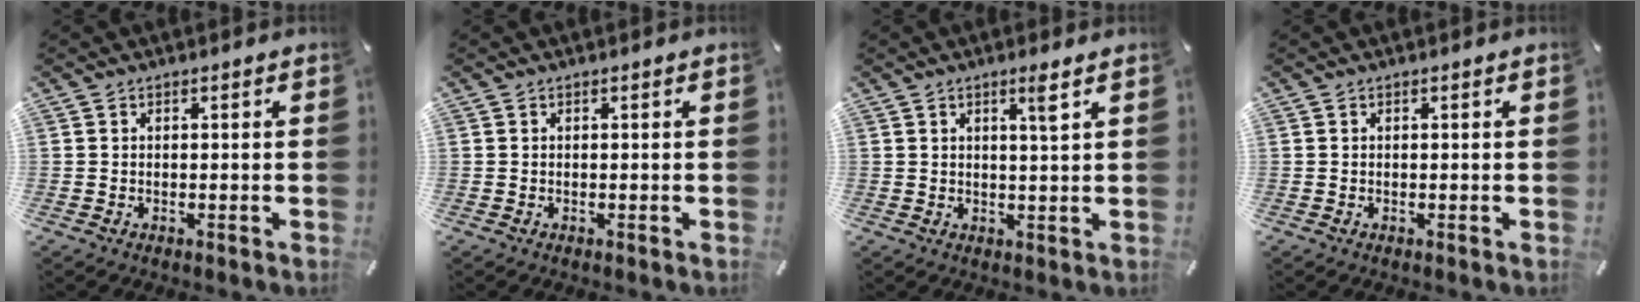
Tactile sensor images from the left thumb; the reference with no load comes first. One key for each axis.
{"total": 0.0}
{"total": 3.6, "fx": 1.9, "fy": 0.0, "fz": 3.0, "tx": -0.054, "ty": -0.005, "tz": 0.029}
{"total": 0.0}